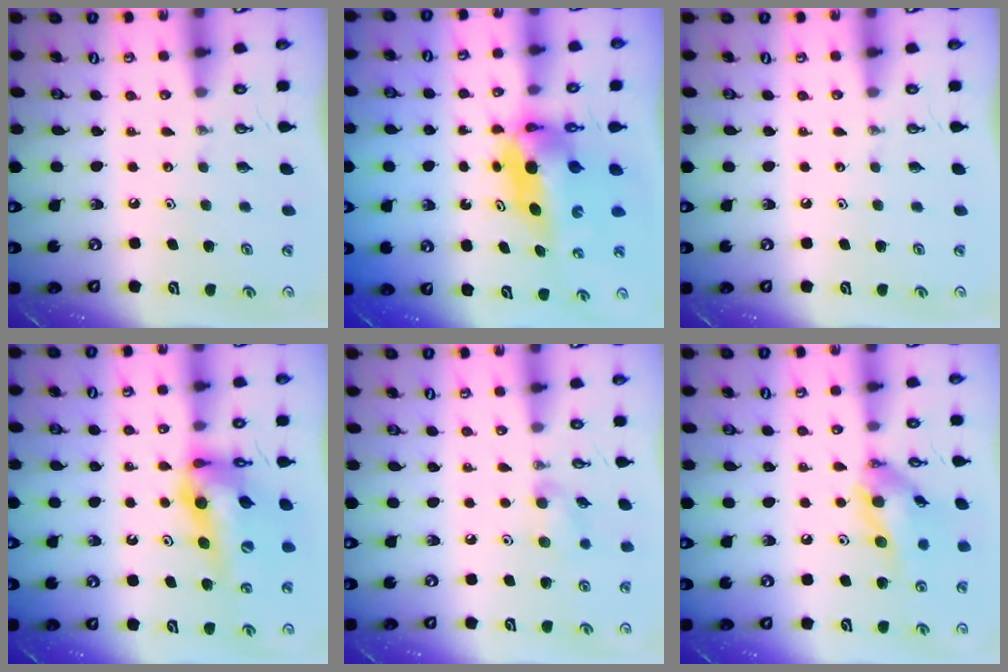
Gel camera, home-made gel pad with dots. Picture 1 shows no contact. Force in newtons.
{"total": 6.5, "press": 6.5, "slide": 0.4}
{"total": 0.0}
{"total": 14.7, "press": 13.8, "slide": 5.0}
{"total": 7.9, "press": 7.9, "slide": 0.9}
{"total": 14.0, "press": 13.8, "slide": 2.5}